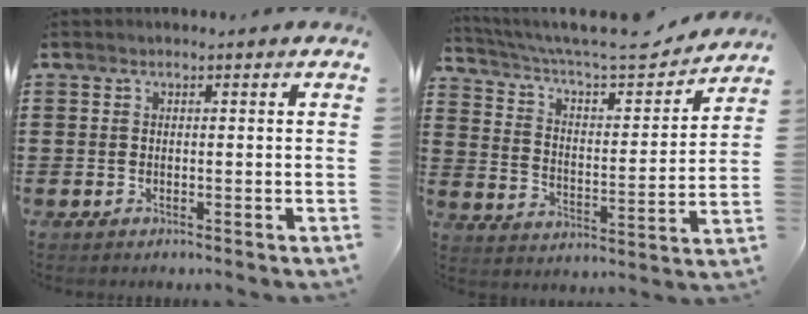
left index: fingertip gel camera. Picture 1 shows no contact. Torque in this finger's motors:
{"motor_torque": [2.14, 0.00, 1.05, 0.21]}